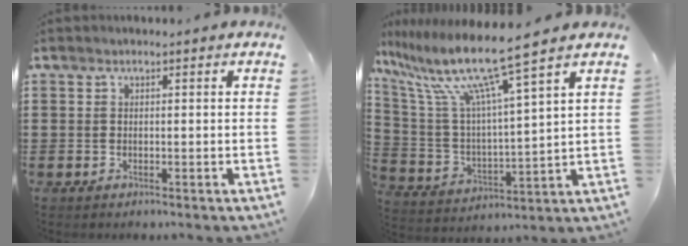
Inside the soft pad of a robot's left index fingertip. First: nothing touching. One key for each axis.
{"total": 11.6, "fx": 8.8, "fy": -0.2, "fz": 7.5, "tx": -0.182, "ty": -0.062, "tz": 0.141}